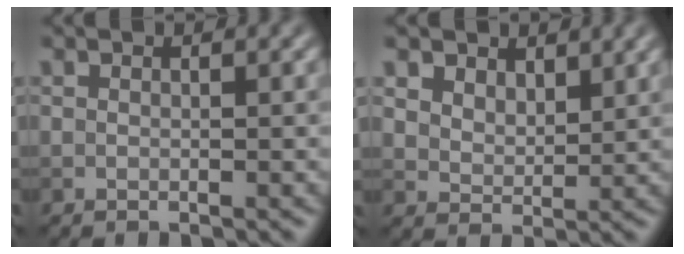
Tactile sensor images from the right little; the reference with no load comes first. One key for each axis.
{"total": 4.6, "fx": 3.3, "fy": 2.6, "fz": 1.8, "tx": -0.057, "ty": -0.003, "tz": 0.062}